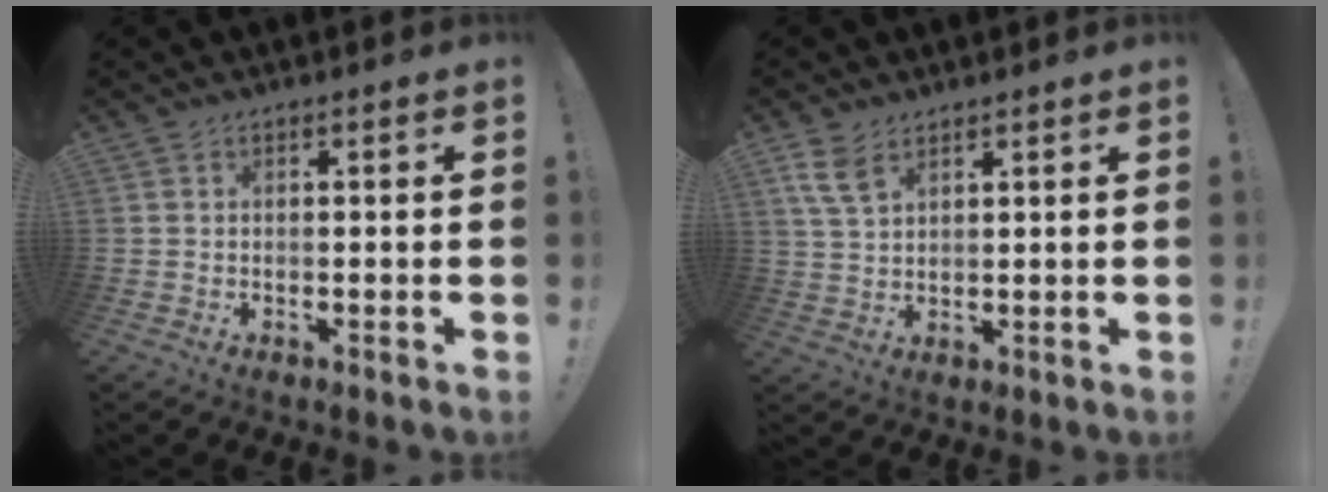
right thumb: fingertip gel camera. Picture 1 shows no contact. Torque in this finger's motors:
{"motor_torque": [0.01, 0.03, 0.19, 0.04, 0.00]}